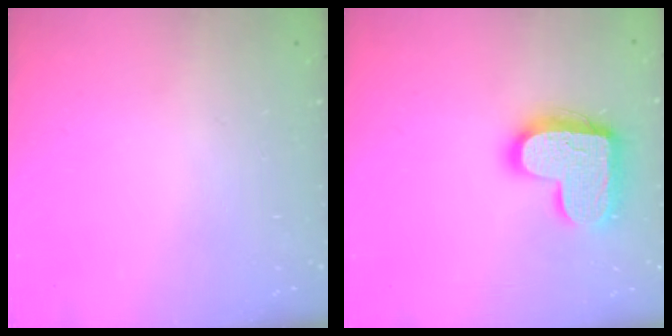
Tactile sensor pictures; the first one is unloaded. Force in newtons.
{"total": 17.3, "press": 17.3, "slide": 1.1}